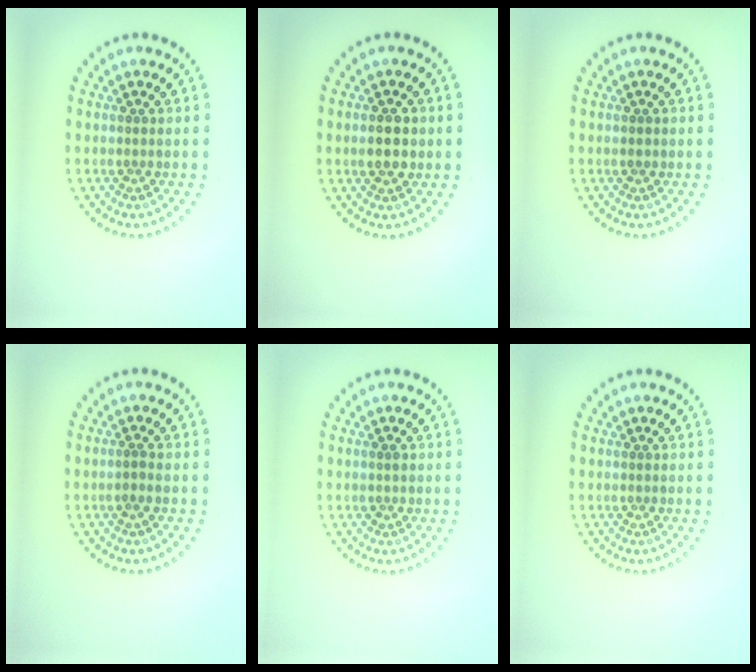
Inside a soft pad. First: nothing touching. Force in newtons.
{"total": 2.3, "press": 2.3, "slide": 0.2}
{"total": 0.8, "press": 0.8, "slide": 0.1}
{"total": 0.7, "press": 0.4, "slide": 0.6}
{"total": 0.6, "press": 0.6, "slide": 0.2}
{"total": 0.0}